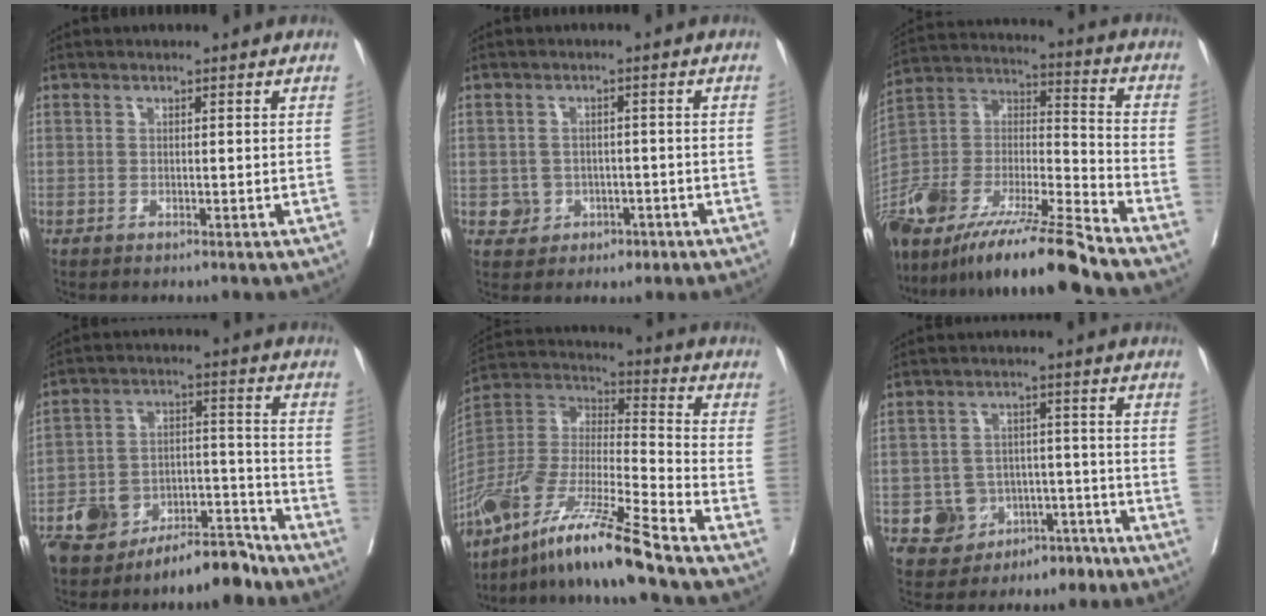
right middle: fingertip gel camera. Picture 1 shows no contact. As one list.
[{"total": 3.8, "force": [-1.3, 3.5, 0.8], "torque": [-0.002, 0.013, -0.008]}, {"total": 24.6, "force": [-19.8, 1.8, 14.4], "torque": [-0.292, -0.022, -0.371]}, {"total": 12.3, "force": [-9.2, 5.0, 6.4], "torque": [-0.098, 0.034, -0.158]}, {"total": 19.7, "force": [-14.5, 0.3, 13.3], "torque": [-0.296, -0.036, -0.279]}, {"total": 8.2, "force": [-4.1, 6.8, 1.9], "torque": [-0.022, 0.025, -0.051]}]